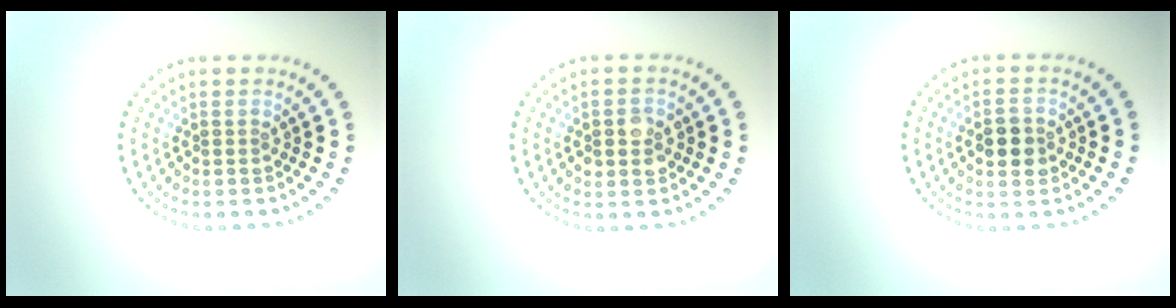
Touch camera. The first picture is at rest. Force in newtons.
{"total": 2.5, "press": 2.5, "slide": 0.2}
{"total": 2.8, "press": 2.8, "slide": 0.2}